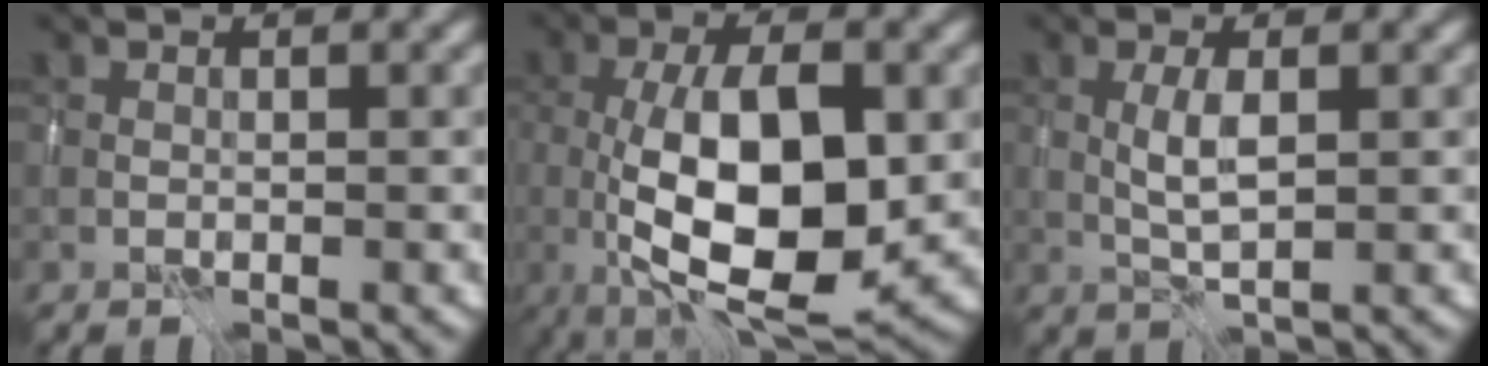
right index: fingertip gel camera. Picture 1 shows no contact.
{"total": 11.3, "force": [-1.2, 4.6, 10.3], "torque": [-0.173, -0.013, -0.018]}
{"total": 2.4, "force": [-0.1, 0.6, 2.3], "torque": [-0.048, 0.003, -0.001]}